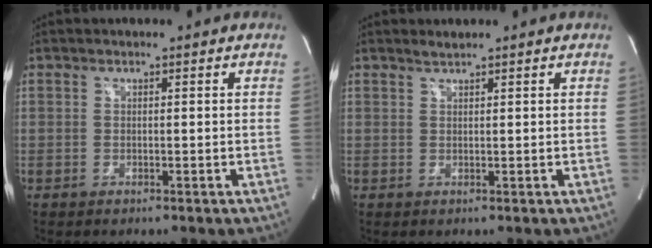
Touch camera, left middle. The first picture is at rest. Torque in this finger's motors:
{"motor_torque": [0.13, -0.05, -0.06, 0.01]}